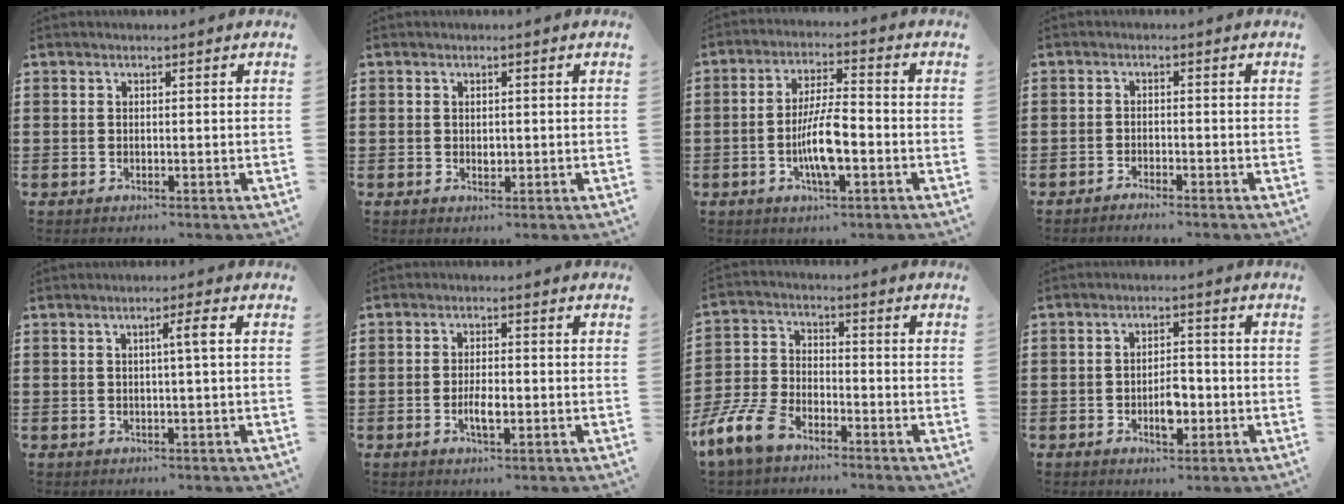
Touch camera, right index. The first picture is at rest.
{"total": 1.1, "force": [0.0, 0.7, 0.9], "torque": [-0.017, 0.004, 0.000]}
{"total": 8.2, "force": [-2.3, 2.2, 7.5], "torque": [-0.161, -0.006, -0.047]}
{"total": 1.4, "force": [-1.4, 0.0, 0.1], "torque": [-0.006, 0.003, -0.028]}
{"total": 2.7, "force": [0.4, -0.2, 2.7], "torque": [-0.041, -0.005, 0.000]}
{"total": 3.6, "force": [-1.1, 1.1, 3.3], "torque": [-0.063, 0.000, -0.021]}
{"total": 8.4, "force": [-6.3, 3.5, 4.4], "torque": [-0.123, 0.005, -0.129]}
{"total": 4.6, "force": [-1.5, 2.1, 3.8], "torque": [-0.057, 0.004, -0.027]}